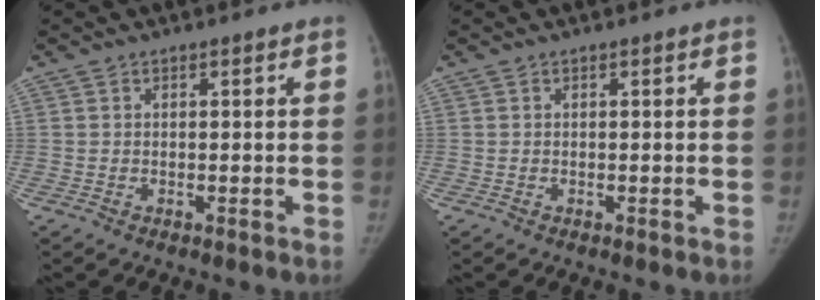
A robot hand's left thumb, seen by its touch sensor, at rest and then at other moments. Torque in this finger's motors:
{"motor_torque": [0.08, 0.02, 0.17, -0.42, 0.04]}